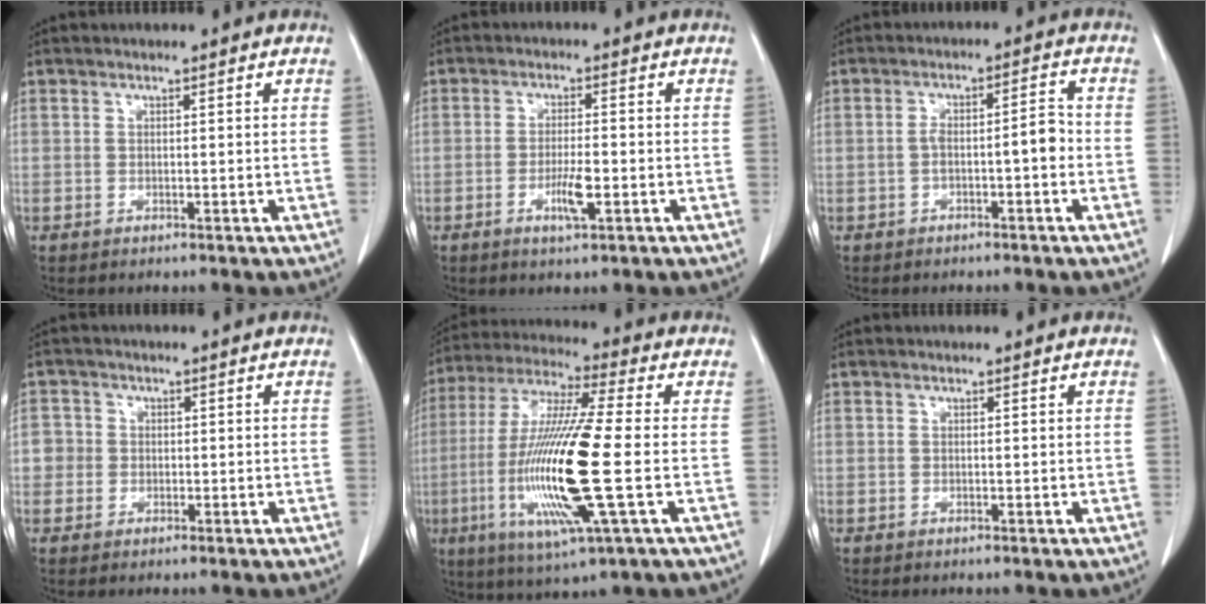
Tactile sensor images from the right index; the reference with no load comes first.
{"total": 4.3, "force": [-1.5, 0.6, 4.0], "torque": [-0.073, -0.002, -0.025]}
{"total": 4.3, "force": [-1.3, 0.9, 4.0], "torque": [-0.061, 0.023, -0.015]}
{"total": 2.7, "force": [-0.3, 2.7, 0.1], "torque": [0.013, 0.012, -0.009]}
{"total": 18.4, "force": [-3.2, 0.7, 18.1], "torque": [-0.376, -0.013, -0.062]}
{"total": 0.0}